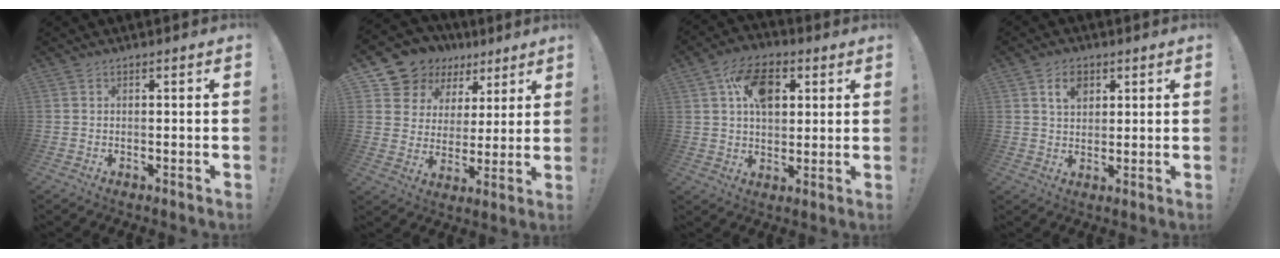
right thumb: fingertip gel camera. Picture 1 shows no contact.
{"total": 11.9, "force": [8.2, 8.4, 2.1], "torque": [-0.046, -0.062, 0.165]}
{"total": 13.9, "force": [5.0, 9.3, 9.1], "torque": [-0.141, 0.003, 0.094]}
{"total": 6.1, "force": [2.8, 4.3, 3.4], "torque": [-0.047, -0.002, 0.048]}